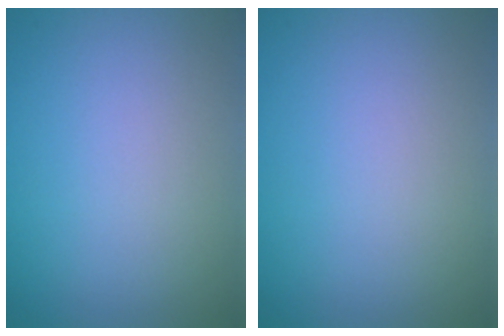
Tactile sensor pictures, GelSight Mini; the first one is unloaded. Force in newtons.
{"total": 0.0}